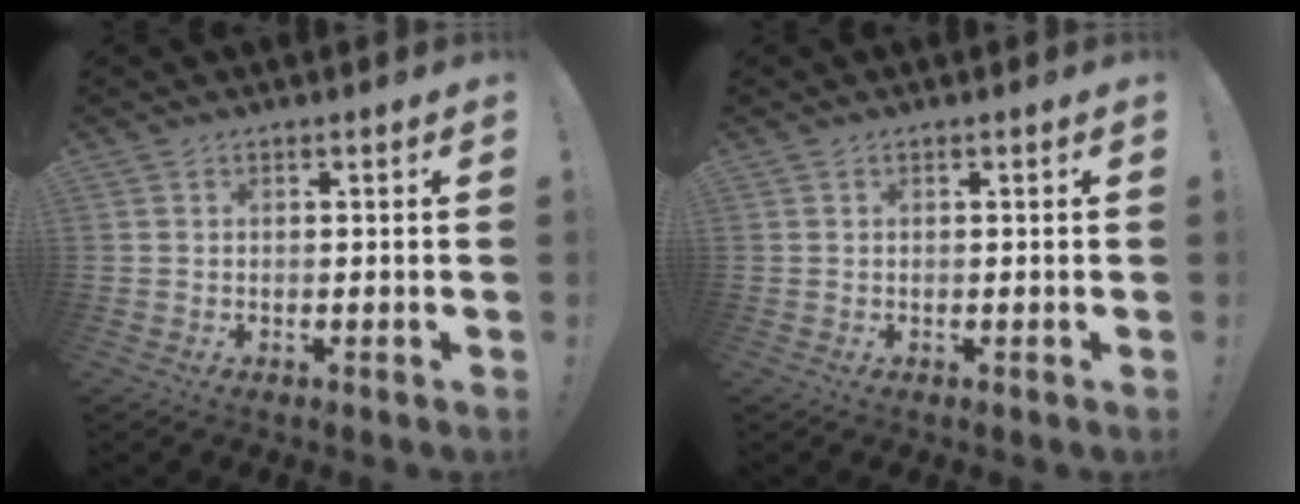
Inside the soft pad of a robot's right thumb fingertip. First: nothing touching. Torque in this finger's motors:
{"motor_torque": [0.00, 0.00, -0.05, 0.04, 0.02]}